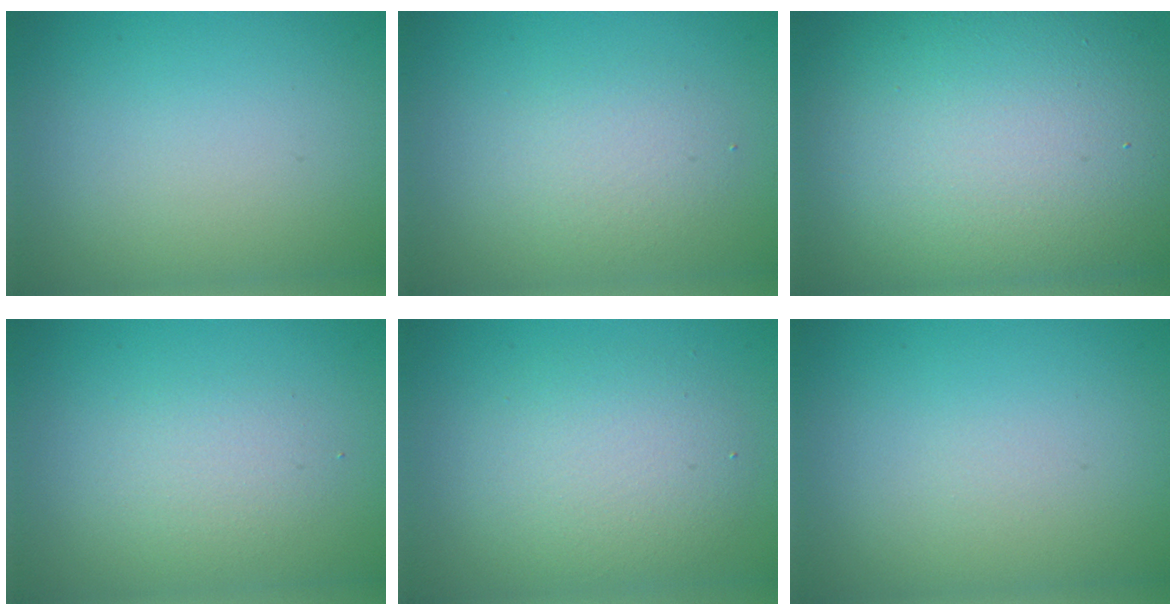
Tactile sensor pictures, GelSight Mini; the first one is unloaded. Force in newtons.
{"total": 2.1, "press": 2.1, "slide": 0.1}
{"total": 17.0, "press": 16.9, "slide": 1.2}
{"total": 1.9, "press": 1.9, "slide": 0.2}
{"total": 4.0, "press": 4.0, "slide": 0.1}
{"total": 0.0}